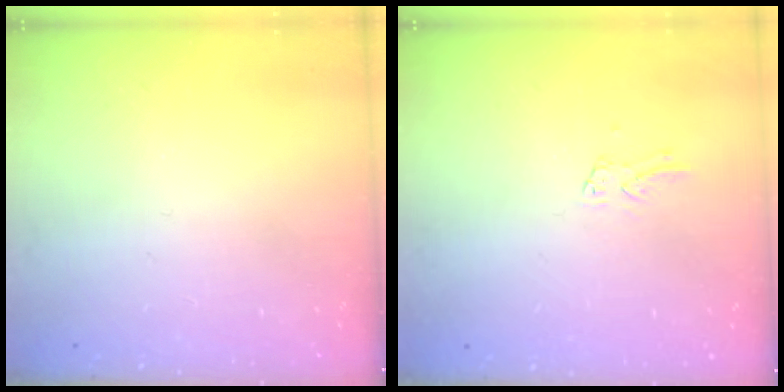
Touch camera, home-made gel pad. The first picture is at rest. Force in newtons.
{"total": 1.9, "press": 1.9, "slide": 0.1}